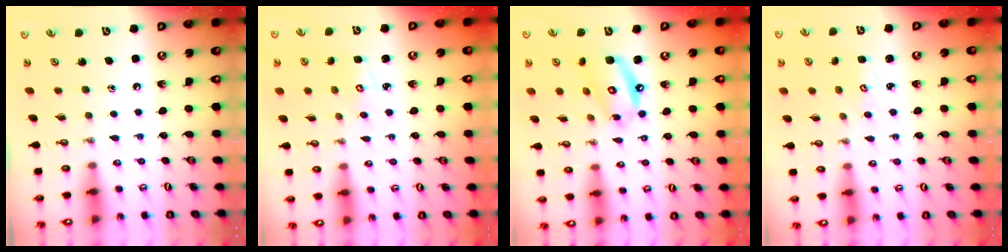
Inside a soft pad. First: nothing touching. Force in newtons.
{"total": 3.7, "press": 3.7, "slide": 0.4}
{"total": 11.6, "press": 11.6, "slide": 1.0}
{"total": 1.9, "press": 1.9, "slide": 0.2}